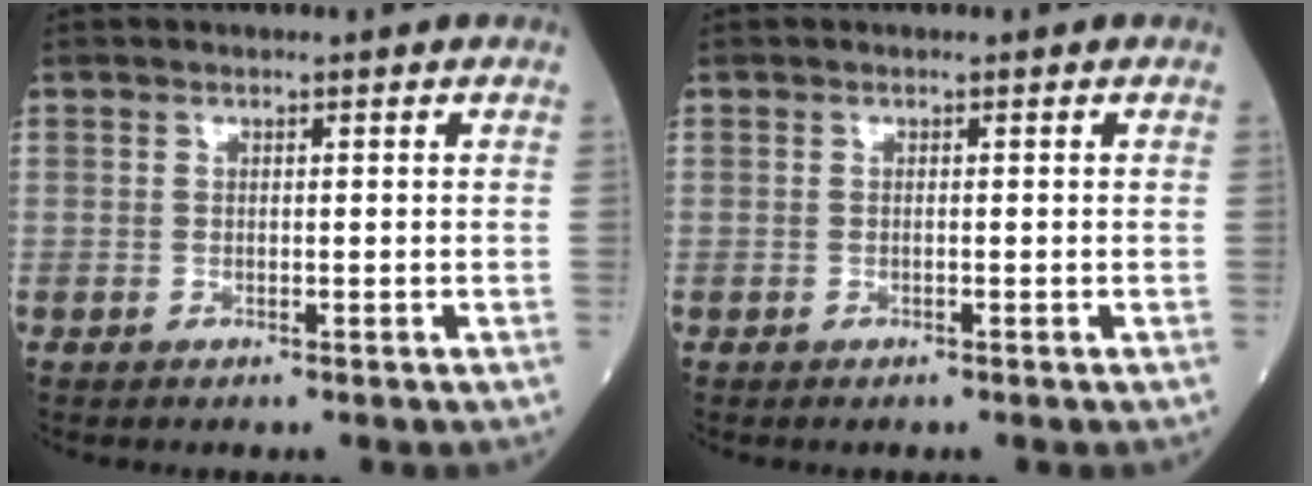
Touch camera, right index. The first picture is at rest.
{"total": 0.0}